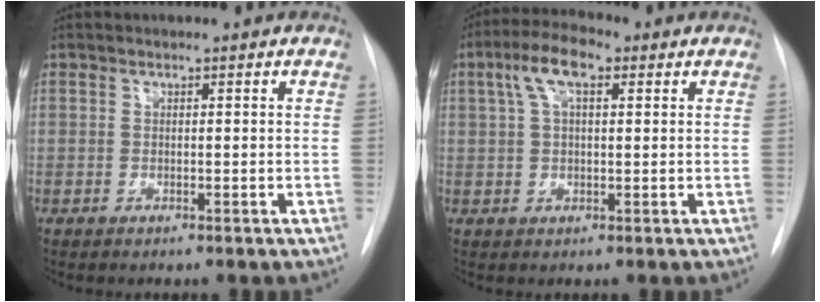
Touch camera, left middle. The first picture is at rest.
{"total": 6.8, "force": [2.8, 2.5, 5.7], "torque": [-0.118, 0.026, 0.049]}